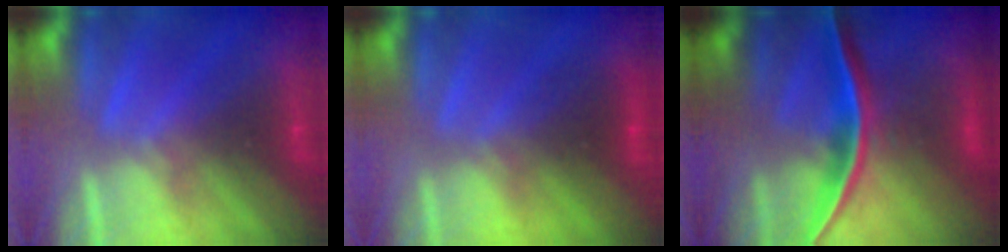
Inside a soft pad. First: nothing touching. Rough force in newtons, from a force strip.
{"total": 2.6}
{"total": 5.7}